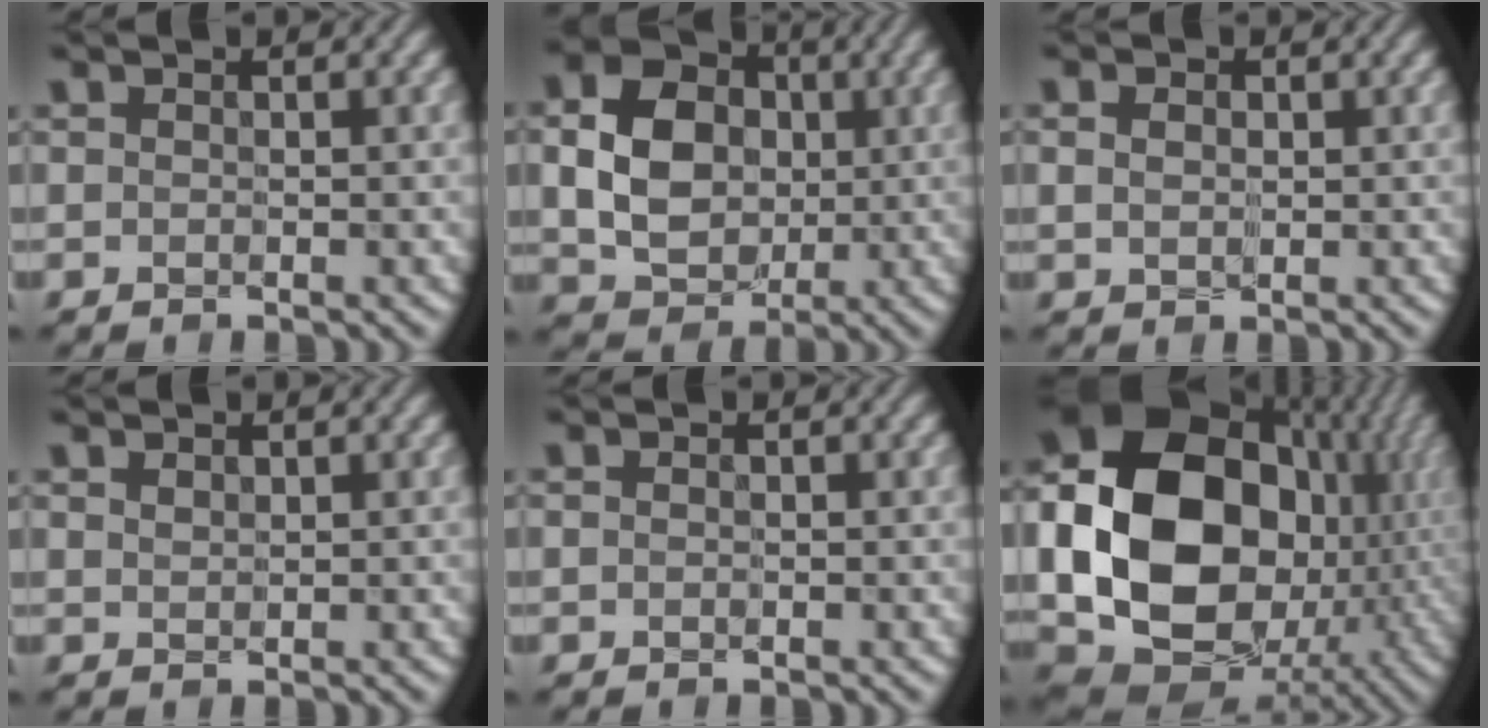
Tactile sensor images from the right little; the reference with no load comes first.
{"total": 7.0, "force": [-0.3, 5.5, 4.2], "torque": [-0.095, 0.000, -0.007]}
{"total": 1.0, "force": [0.0, 0.9, 0.5], "torque": [-0.015, -0.002, 0.002]}
{"total": 1.0, "force": [0.6, 0.7, 0.5], "torque": [-0.011, -0.001, 0.015]}
{"total": 0.0}
{"total": 19.1, "force": [-0.1, 15.1, 11.6], "torque": [-0.258, -0.017, 0.014]}